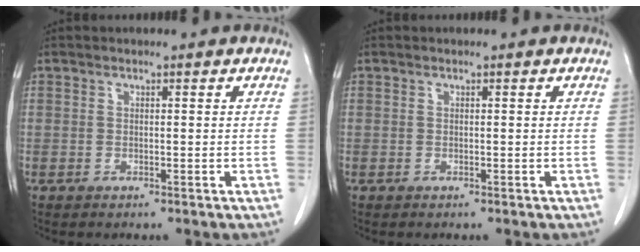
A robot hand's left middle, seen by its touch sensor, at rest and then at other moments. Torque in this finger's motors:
{"motor_torque": [0.00, 0.00, 0.02, 0.00]}